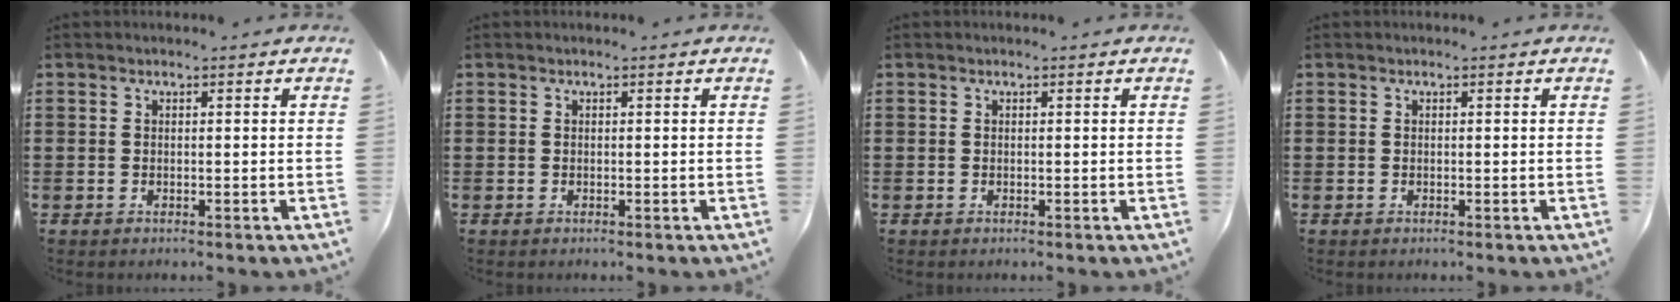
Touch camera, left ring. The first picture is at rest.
{"total": 0.0}
{"total": 0.0}
{"total": 0.0}